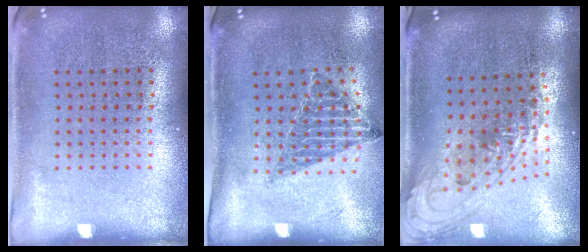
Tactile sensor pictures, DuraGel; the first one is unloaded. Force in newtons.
{"total": 0.9, "press": 0.8, "slide": 0.2}
{"total": 1.5, "press": 1.2, "slide": 1.0}